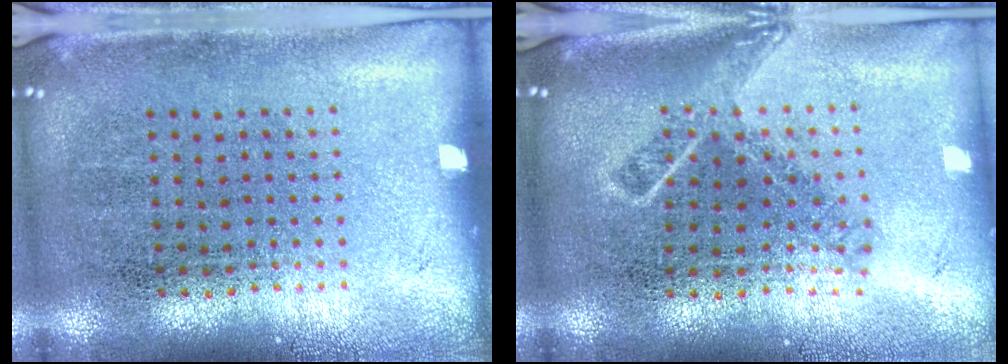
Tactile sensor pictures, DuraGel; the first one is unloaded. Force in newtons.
{"total": 1.7, "press": 1.2, "slide": 1.1}